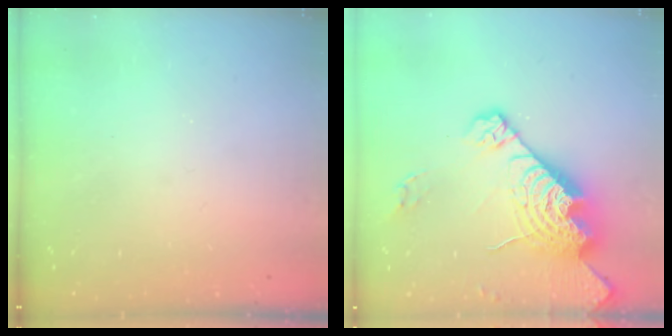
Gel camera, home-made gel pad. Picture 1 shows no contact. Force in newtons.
{"total": 20.7, "press": 20.6, "slide": 1.8}